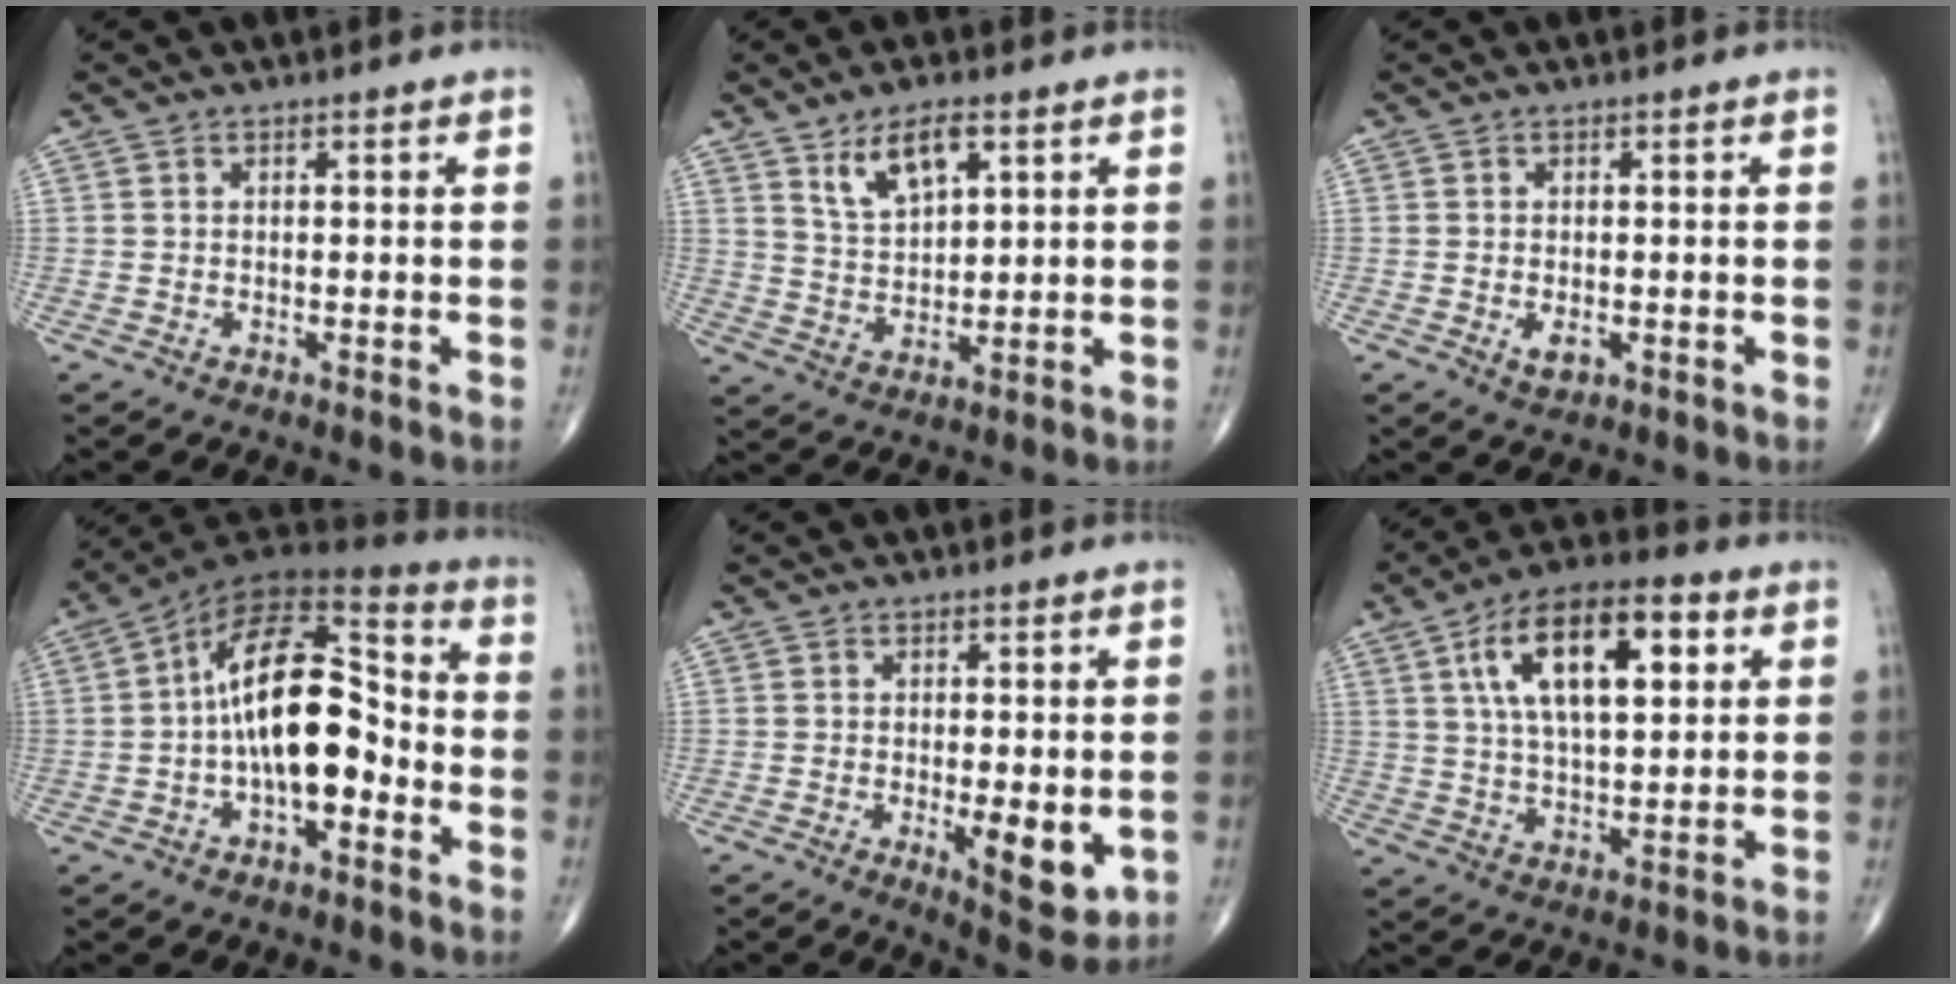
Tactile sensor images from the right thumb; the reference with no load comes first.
{"total": 7.6, "force": [4.2, 3.3, 5.5], "torque": [-0.092, -0.021, 0.083]}
{"total": 2.2, "force": [-0.5, 1.3, 1.7], "torque": [-0.026, -0.003, -0.006]}
{"total": 18.3, "force": [-2.3, 9.2, 15.6], "torque": [-0.239, 0.047, -0.048]}
{"total": 7.4, "force": [-1.2, 2.8, 6.8], "torque": [-0.087, -0.021, -0.010]}
{"total": 17.4, "force": [5.7, 7.9, 14.4], "torque": [-0.227, 0.003, 0.093]}